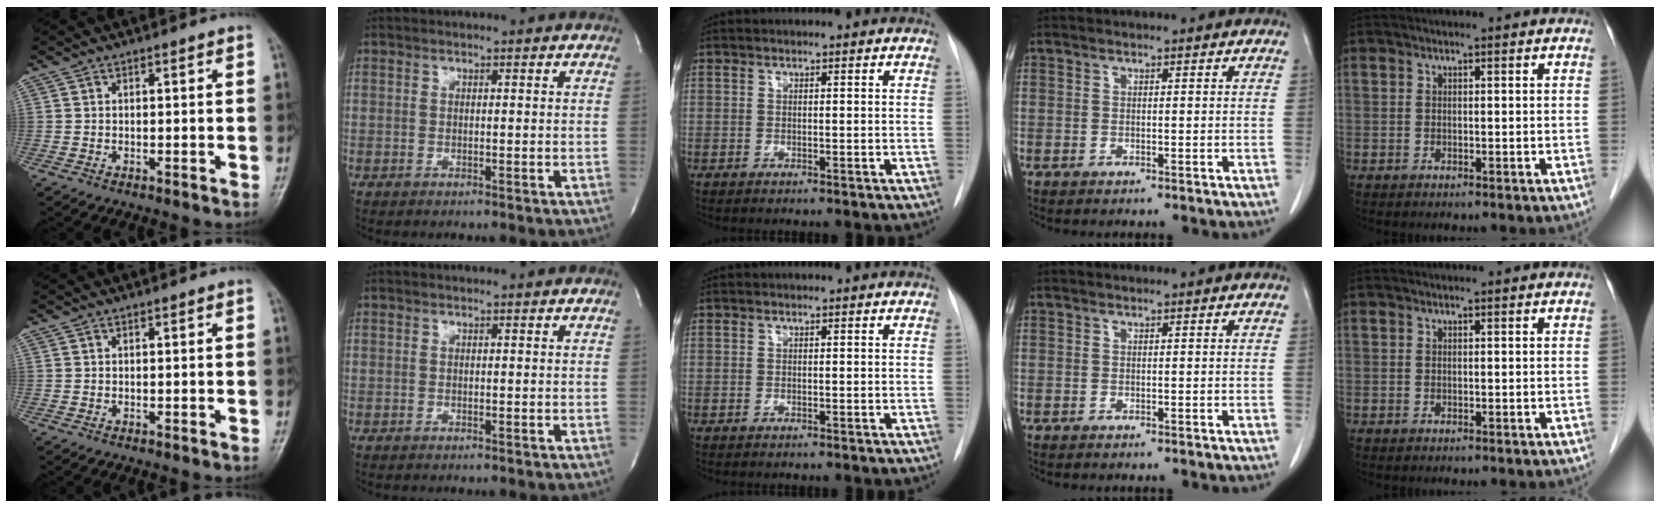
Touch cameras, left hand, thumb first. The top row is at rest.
{}